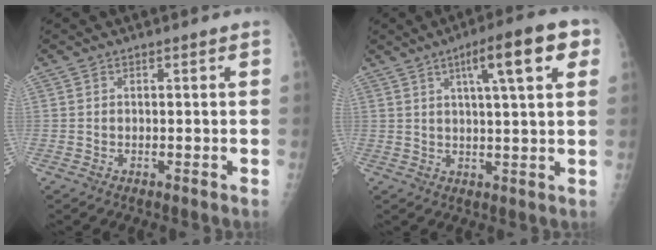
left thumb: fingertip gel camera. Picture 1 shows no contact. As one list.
[{"total": 11.7, "force": [4.9, 2.2, 10.4], "torque": [-0.143, 0.002, 0.065]}]